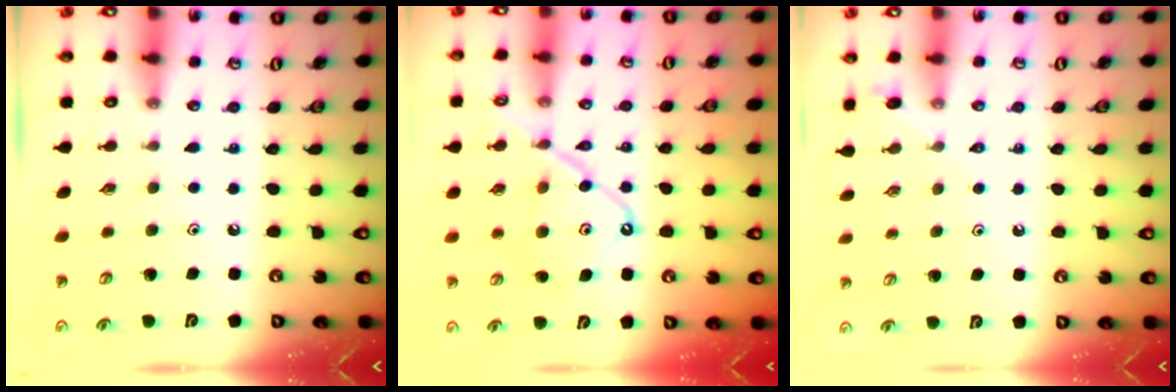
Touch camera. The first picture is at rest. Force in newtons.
{"total": 14.0, "press": 14.0, "slide": 1.4}
{"total": 4.6, "press": 4.5, "slide": 0.8}